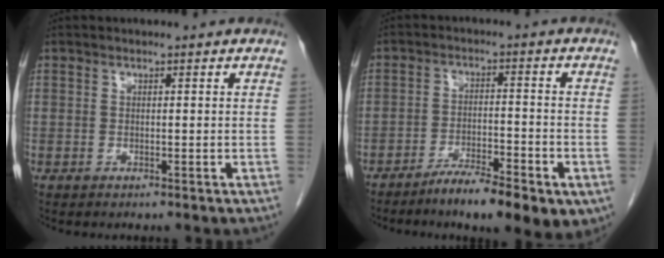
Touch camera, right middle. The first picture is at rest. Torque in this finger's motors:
{"motor_torque": [1.08, -1.06, 0.44, 0.09]}